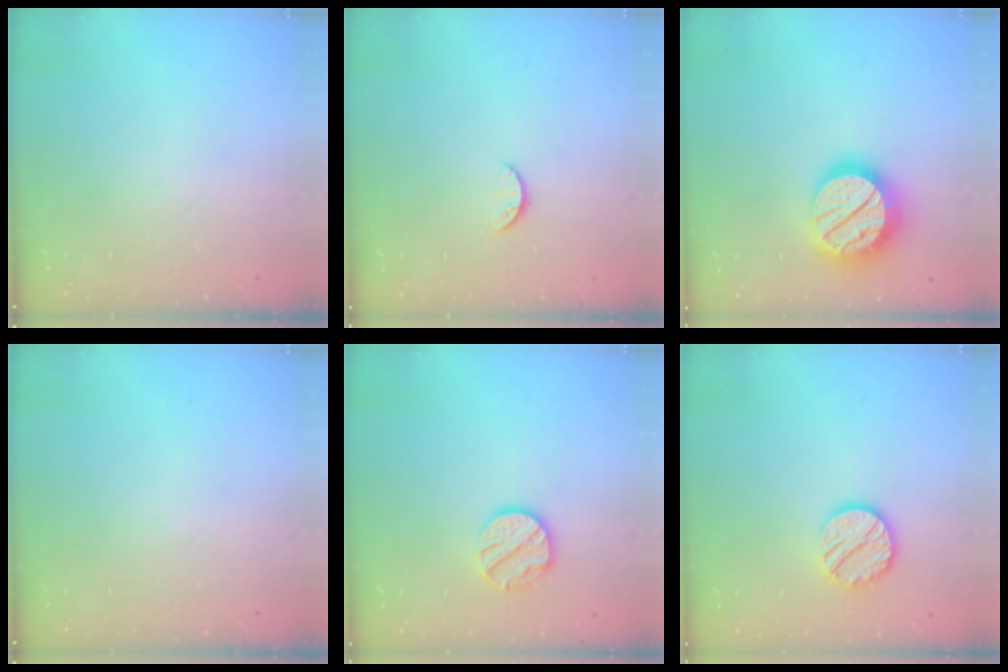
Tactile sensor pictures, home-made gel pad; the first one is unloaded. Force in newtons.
{"total": 5.1, "press": 5.1, "slide": 0.5}
{"total": 22.6, "press": 22.6, "slide": 1.8}
{"total": 0.0}
{"total": 11.7, "press": 11.7, "slide": 1.0}
{"total": 12.3, "press": 12.3, "slide": 0.4}